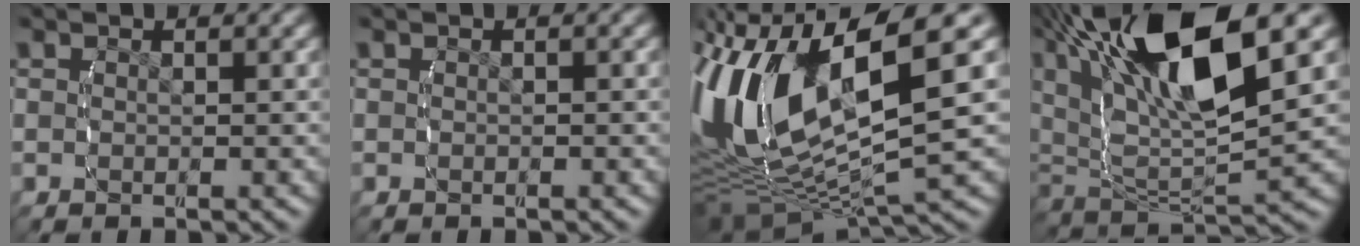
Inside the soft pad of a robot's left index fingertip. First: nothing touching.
{"total": 0.6, "force": [-0.5, 0.0, -0.2], "torque": [0.000, 0.001, -0.009]}
{"total": 17.5, "force": [0.2, 12.2, 12.5], "torque": [-0.278, -0.005, -0.005]}
{"total": 12.1, "force": [4.0, 6.9, 9.1], "torque": [-0.200, 0.014, 0.053]}